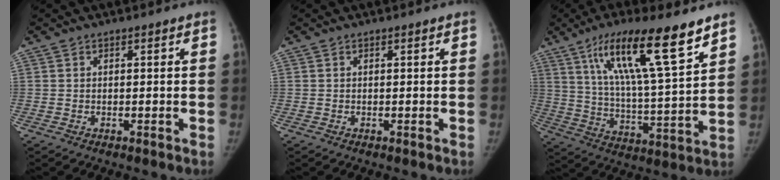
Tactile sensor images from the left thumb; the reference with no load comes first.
{"total": 0.0}
{"total": 19.8, "force": [11.9, 3.1, 15.5], "torque": [-0.247, -0.044, 0.209]}